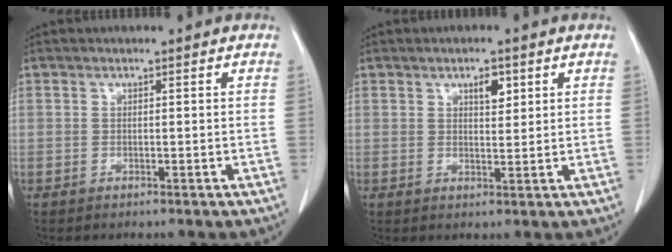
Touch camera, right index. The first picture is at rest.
{"total": 2.9, "force": [1.5, 1.2, 2.1], "torque": [-0.034, -0.003, 0.025]}